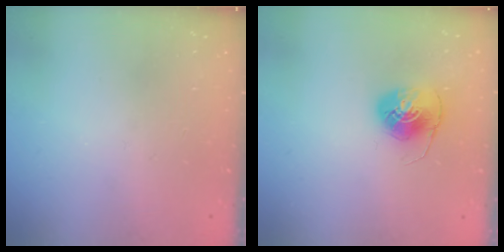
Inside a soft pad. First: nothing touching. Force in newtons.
{"total": 7.9, "press": 7.9, "slide": 0.3}